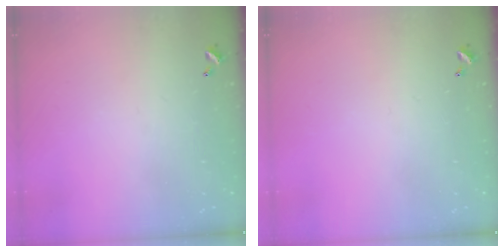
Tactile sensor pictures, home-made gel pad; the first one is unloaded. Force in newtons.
{"total": 0.0}